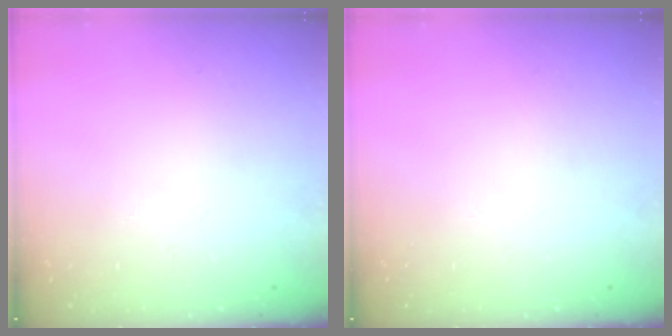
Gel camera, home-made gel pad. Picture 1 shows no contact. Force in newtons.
{"total": 0.0}